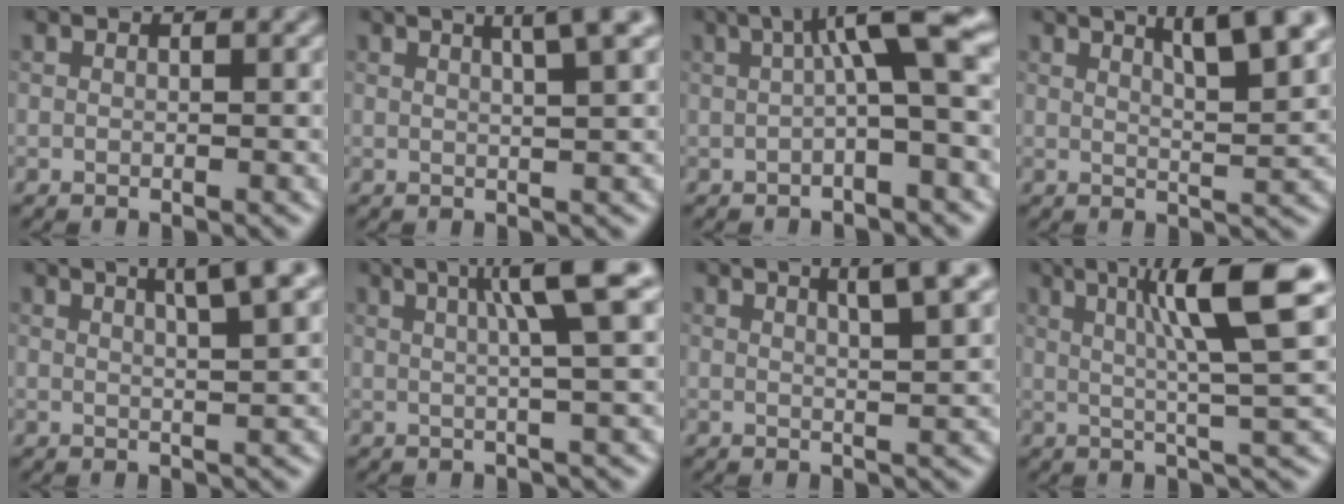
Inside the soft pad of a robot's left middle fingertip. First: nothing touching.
{"total": 3.3, "force": [1.7, 0.5, 2.8], "torque": [-0.030, 0.008, 0.020]}
{"total": 5.8, "force": [0.9, 0.7, 5.7], "torque": [-0.094, 0.015, 0.006]}
{"total": 5.9, "force": [3.4, 1.2, 4.7], "torque": [-0.054, 0.011, 0.047]}
{"total": 4.1, "force": [2.3, 0.5, 3.4], "torque": [-0.038, 0.010, 0.034]}
{"total": 5.8, "force": [1.7, 0.7, 5.5], "torque": [-0.076, 0.017, 0.028]}
{"total": 3.9, "force": [2.2, 0.6, 3.2], "torque": [-0.034, 0.007, 0.031]}
{"total": 10.1, "force": [3.2, 1.5, 9.5], "torque": [-0.131, 0.016, 0.046]}